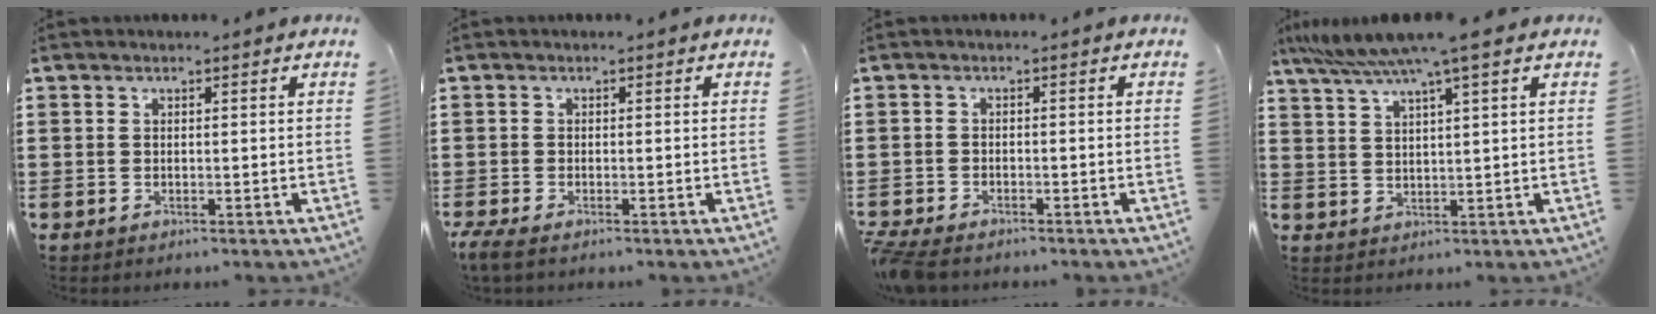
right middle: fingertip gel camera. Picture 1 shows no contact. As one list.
[{"total": 1.2, "force": [-0.8, 0.1, 0.9], "torque": [-0.024, -0.008, -0.015]}, {"total": 2.4, "force": [-2.2, 0.5, 0.6], "torque": [-0.034, -0.006, -0.053]}, {"total": 6.0, "force": [4.3, -0.8, 4.2], "torque": [-0.092, -0.012, 0.073]}]